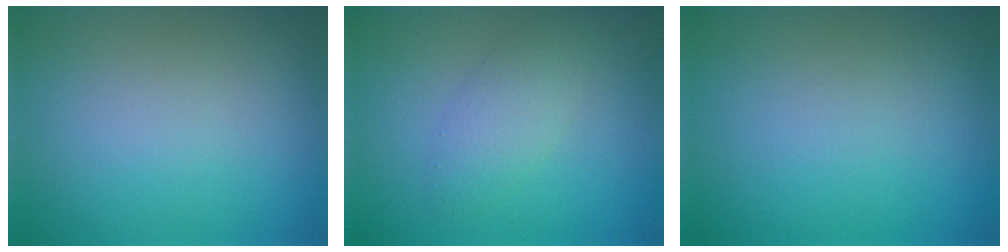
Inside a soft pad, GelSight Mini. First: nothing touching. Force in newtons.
{"total": 2.5, "press": 2.5, "slide": 0.2}
{"total": 0.0}